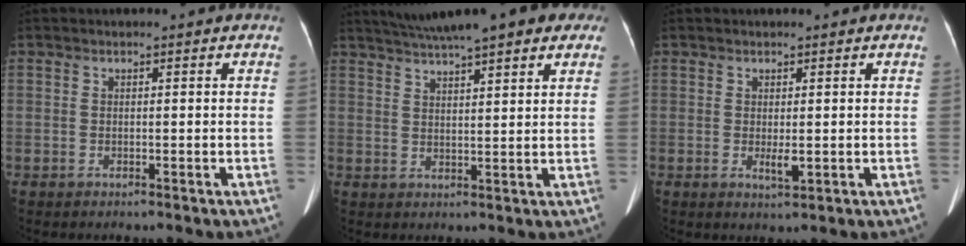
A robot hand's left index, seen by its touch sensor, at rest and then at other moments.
{"total": 15.3, "force": [12.0, 3.3, 8.9], "torque": [-0.144, 0.046, 0.157]}
{"total": 2.0, "force": [0.3, 0.6, 1.9], "torque": [-0.034, -0.004, 0.008]}